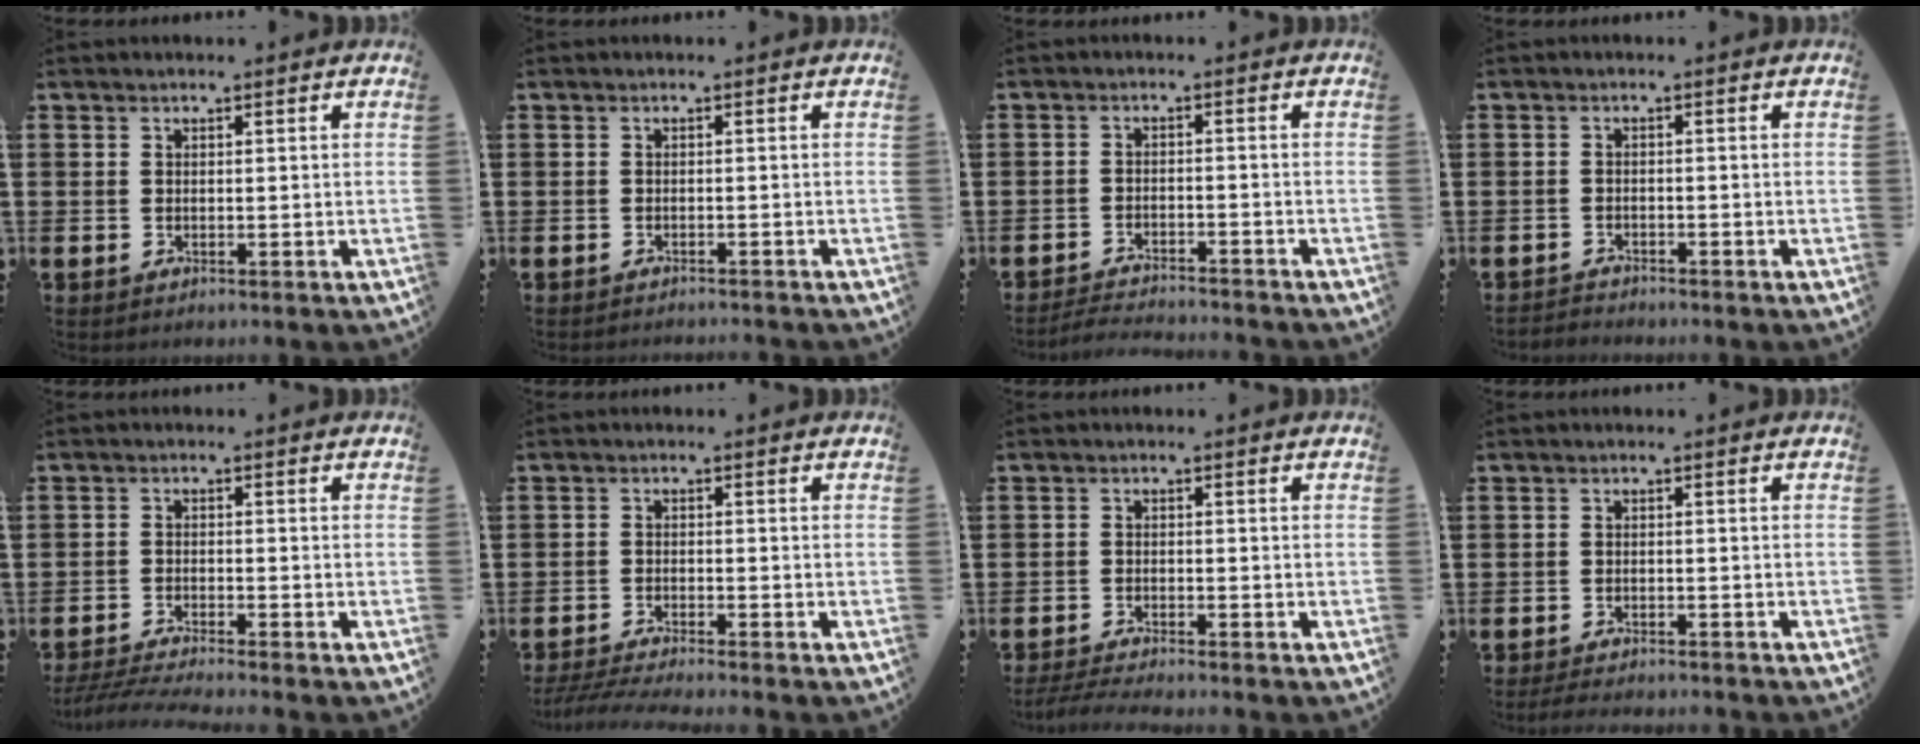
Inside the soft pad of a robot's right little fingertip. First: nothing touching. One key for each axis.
{"total": 0.7, "fx": -0.7, "fy": -0.1, "fz": -0.1, "tx": 0.001, "ty": -0.001, "tz": -0.014}
{"total": 2.6, "fx": -2.6, "fy": -0.1, "fz": 0.0, "tx": -0.004, "ty": 0.003, "tz": -0.056}
{"total": 0.8, "fx": -0.8, "fy": 0.1, "fz": -0.3, "tx": 0.002, "ty": 0.006, "tz": -0.017}
{"total": 2.2, "fx": -1.9, "fy": -0.1, "fz": 1.1, "tx": -0.014, "ty": 0.000, "tz": -0.036}
{"total": 2.1, "fx": -1.9, "fy": -0.1, "fz": 1.0, "tx": -0.013, "ty": 0.000, "tz": -0.035}
{"total": 1.5, "fx": -1.4, "fy": -0.1, "fz": 0.6, "tx": -0.009, "ty": 0.004, "tz": -0.027}
{"total": 1.6, "fx": -1.5, "fy": 0.1, "fz": 0.5, "tx": -0.009, "ty": 0.003, "tz": -0.031}